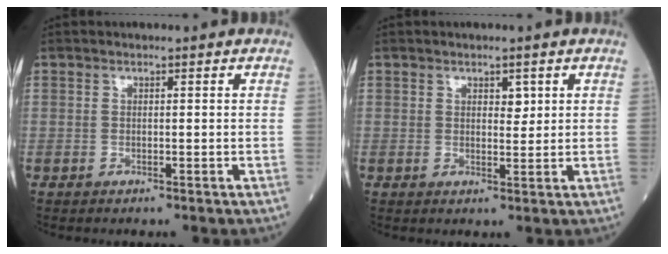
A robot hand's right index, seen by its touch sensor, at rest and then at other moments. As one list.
[{"total": 2.0, "force": [0.9, 1.0, 1.5], "torque": [-0.018, -0.002, 0.014]}]